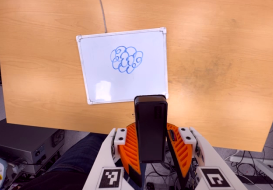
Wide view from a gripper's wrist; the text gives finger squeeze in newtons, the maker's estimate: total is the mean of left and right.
{"total": 5.6, "left": 5.7, "right": 5.5}